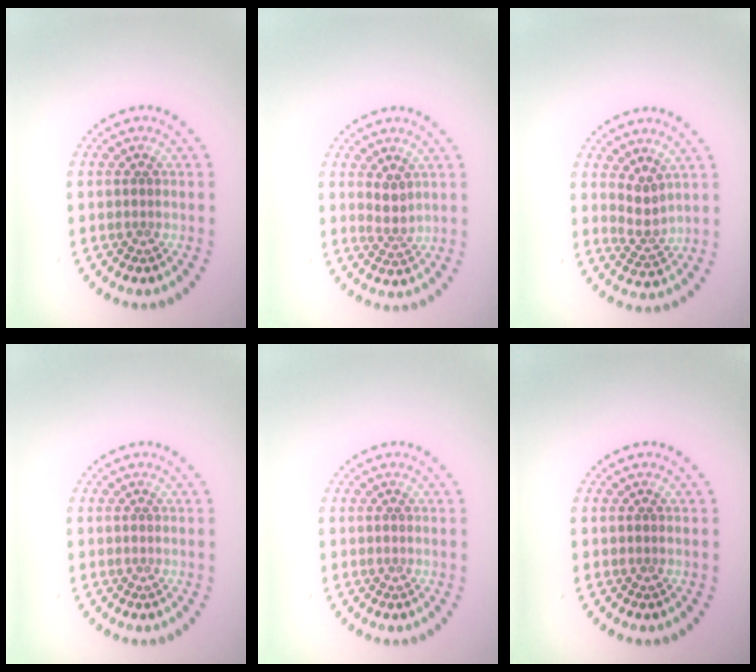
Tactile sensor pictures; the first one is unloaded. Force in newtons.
{"total": 1.7, "press": 1.2, "slide": 1.2}
{"total": 2.2, "press": 1.6, "slide": 1.4}
{"total": 0.0}
{"total": 0.0}
{"total": 0.0}